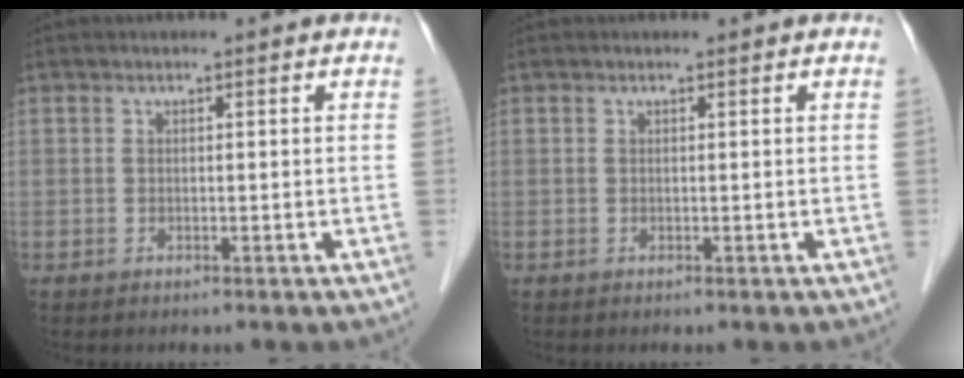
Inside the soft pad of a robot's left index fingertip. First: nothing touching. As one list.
[{"total": 0.0}]